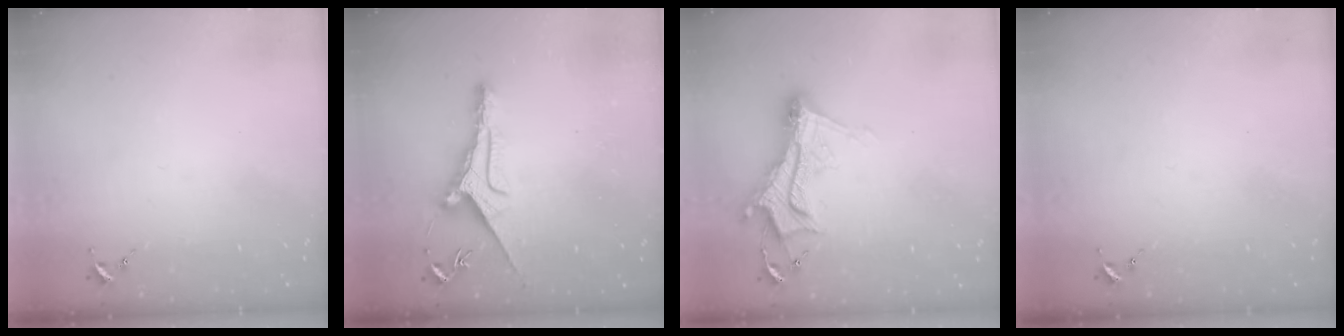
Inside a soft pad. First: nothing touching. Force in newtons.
{"total": 9.7, "press": 9.7, "slide": 0.8}
{"total": 12.5, "press": 12.4, "slide": 1.1}
{"total": 0.0}